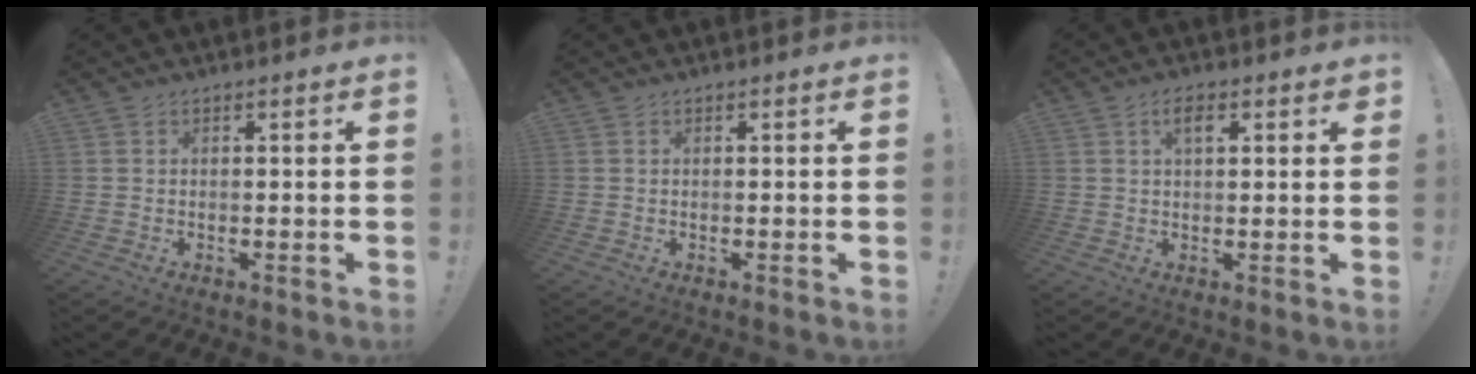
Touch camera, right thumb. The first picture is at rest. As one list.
[{"total": 0.0}, {"total": 4.1, "force": [1.8, 1.9, 3.2], "torque": [-0.047, -0.001, 0.026]}]